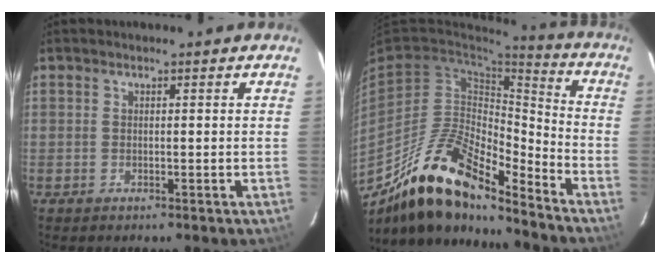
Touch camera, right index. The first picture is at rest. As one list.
[{"total": 20.4, "force": [-15.2, 6.4, 11.9], "torque": [-0.223, -0.009, -0.281]}]